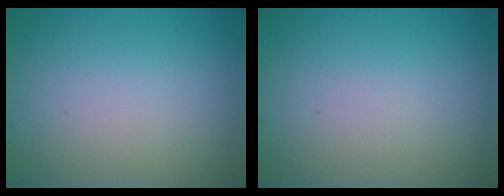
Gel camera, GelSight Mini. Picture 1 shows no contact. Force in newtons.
{"total": 0.0}